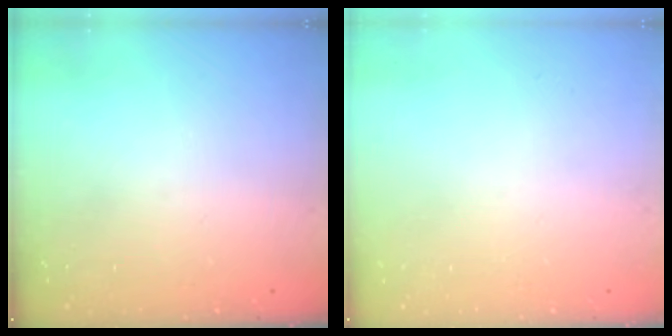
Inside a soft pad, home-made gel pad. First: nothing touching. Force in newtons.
{"total": 0.0}